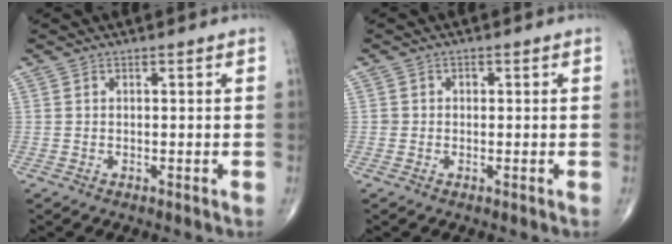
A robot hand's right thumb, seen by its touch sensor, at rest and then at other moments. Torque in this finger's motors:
{"motor_torque": [-0.13, -0.01, 0.02, -0.13, -0.02]}